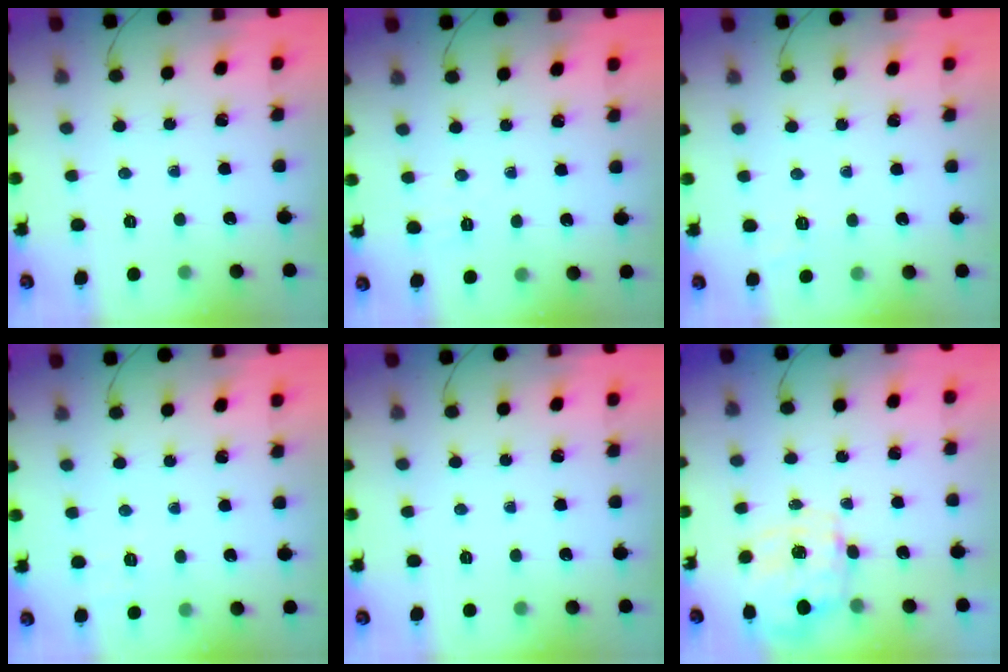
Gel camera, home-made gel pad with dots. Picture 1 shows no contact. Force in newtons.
{"total": 2.1, "press": 1.6, "slide": 1.4}
{"total": 2.2, "press": 0.9, "slide": 2.0}
{"total": 1.6, "press": 0.1, "slide": 1.6}
{"total": 0.0}
{"total": 2.7, "press": 2.6, "slide": 0.9}